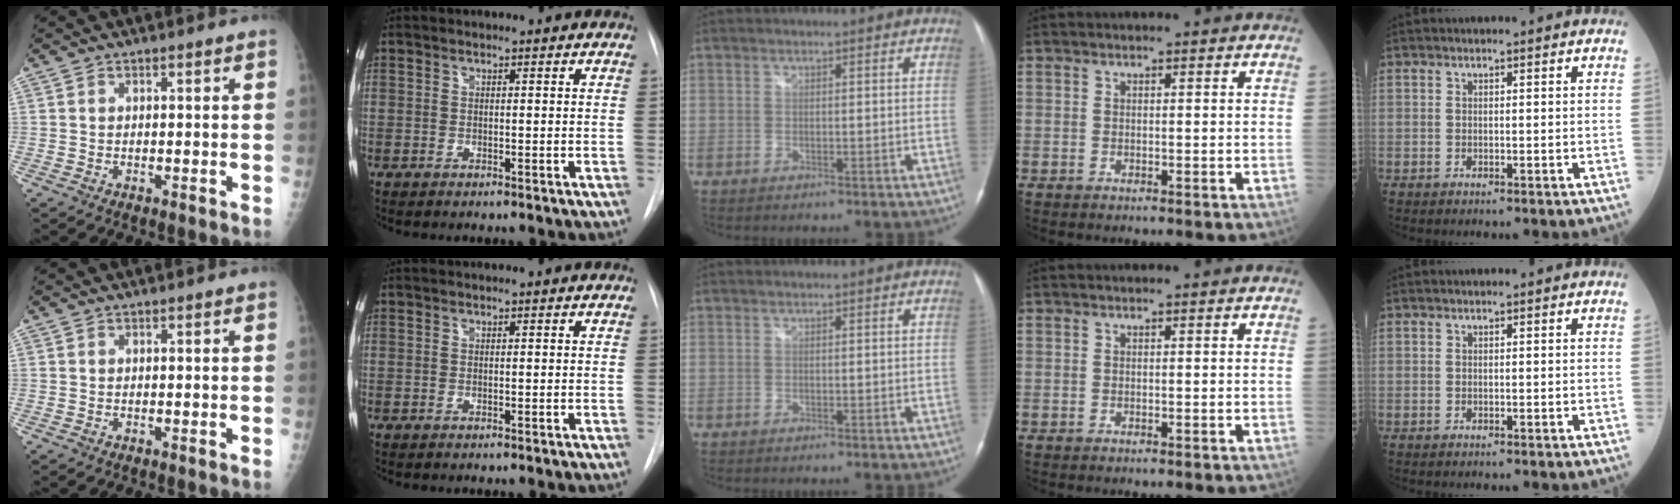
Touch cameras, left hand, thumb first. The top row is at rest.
{}